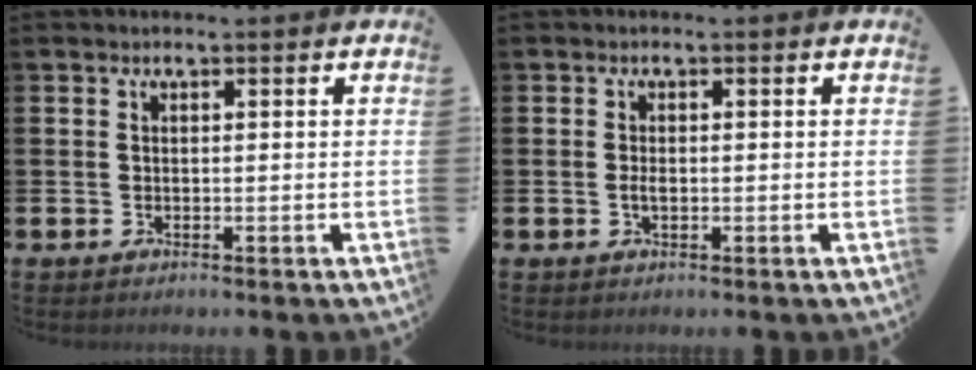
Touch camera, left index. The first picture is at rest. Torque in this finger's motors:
{"motor_torque": [0.29, 0.02, 0.01, 0.00]}